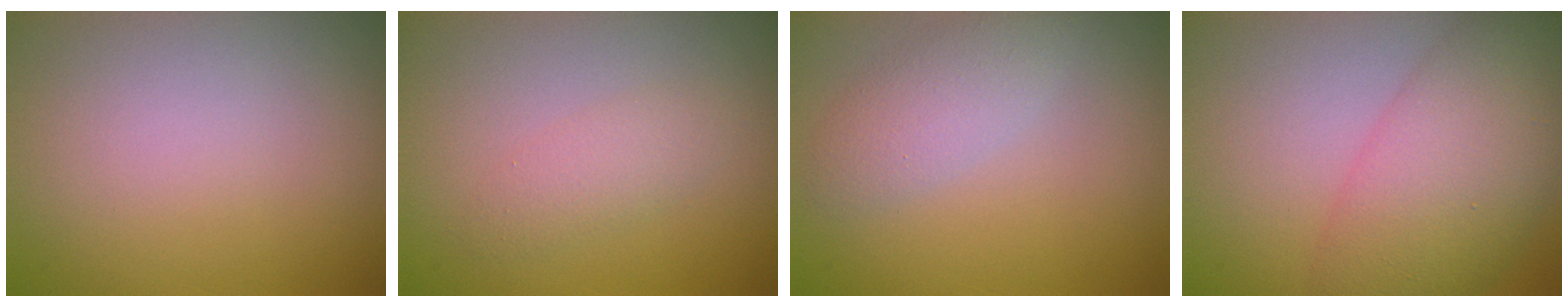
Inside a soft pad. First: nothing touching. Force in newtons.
{"total": 1.9, "press": 1.9, "slide": 0.1}
{"total": 2.6, "press": 2.6, "slide": 0.2}
{"total": 8.0, "press": 8.0, "slide": 0.1}